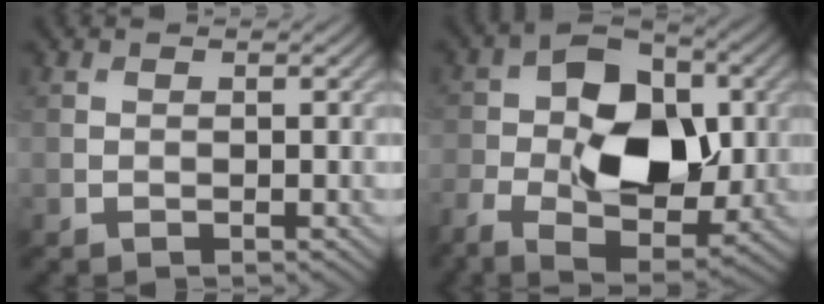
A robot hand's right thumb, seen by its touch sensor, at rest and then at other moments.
{"total": 13.6, "force": [-1.8, 8.3, 10.6], "torque": [-0.183, 0.000, -0.035]}